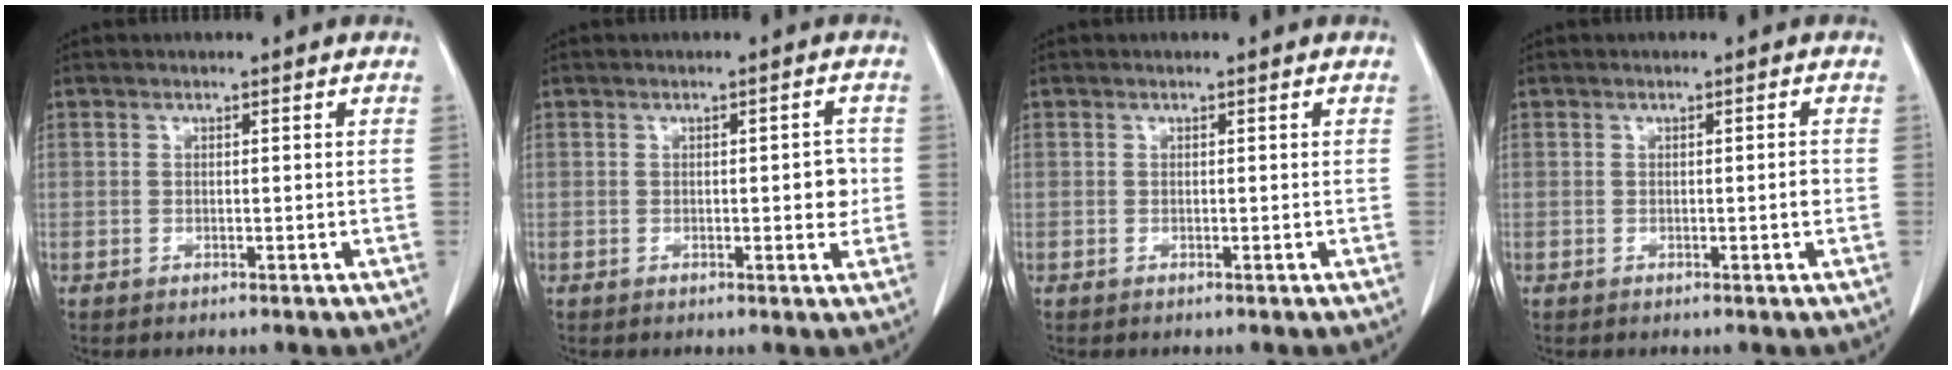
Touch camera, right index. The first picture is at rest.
{"total": 3.0, "force": [-0.1, 1.1, 2.8], "torque": [-0.032, 0.002, -0.001]}
{"total": 0.0}
{"total": 1.1, "force": [-0.2, 0.0, 1.0], "torque": [-0.013, 0.000, -0.002]}